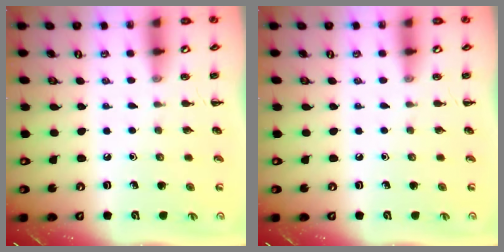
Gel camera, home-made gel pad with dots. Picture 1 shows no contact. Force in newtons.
{"total": 0.0}